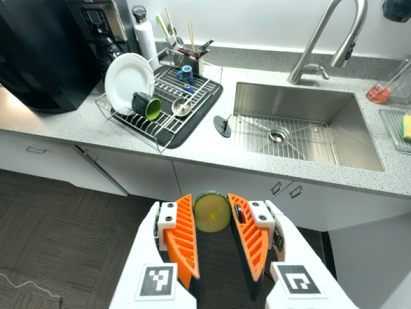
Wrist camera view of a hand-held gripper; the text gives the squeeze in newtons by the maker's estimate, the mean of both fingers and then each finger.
{"total": 7.2, "left": 6.9, "right": 7.4}